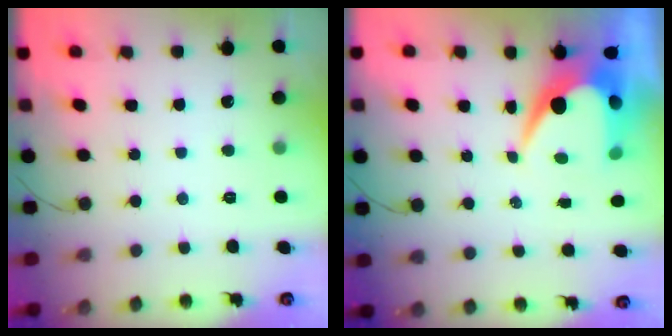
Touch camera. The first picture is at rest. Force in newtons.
{"total": 8.7, "press": 8.7, "slide": 0.8}